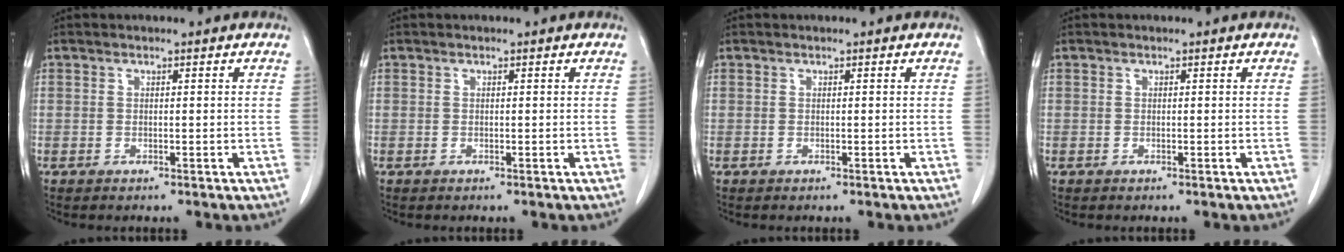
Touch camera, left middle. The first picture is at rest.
{"total": 0.0}
{"total": 0.0}
{"total": 0.0}